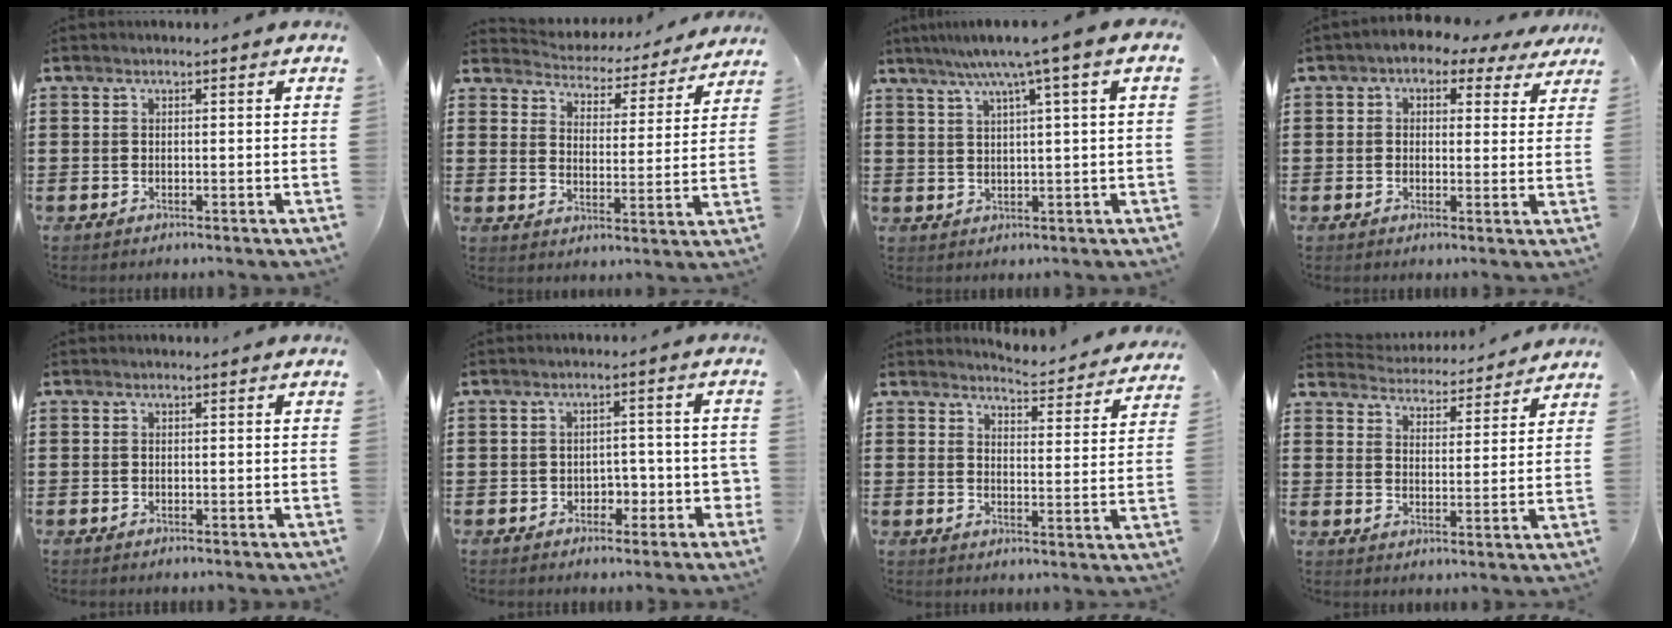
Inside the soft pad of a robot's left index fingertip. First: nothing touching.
{"total": 4.2, "force": [4.2, 0.3, -0.3], "torque": [-0.021, -0.039, 0.067]}
{"total": 5.5, "force": [2.7, -0.1, 4.8], "torque": [-0.102, -0.004, 0.041]}
{"total": 2.9, "force": [1.7, 1.9, 1.2], "torque": [-0.036, 0.002, 0.027]}
{"total": 0.0}
{"total": 3.2, "force": [-1.4, 2.6, 1.4], "torque": [-0.029, 0.005, -0.033]}
{"total": 4.5, "force": [4.5, -0.1, 0.7], "torque": [-0.015, -0.037, 0.073]}
{"total": 4.5, "force": [4.4, 0.0, -0.1], "torque": [-0.022, -0.033, 0.074]}